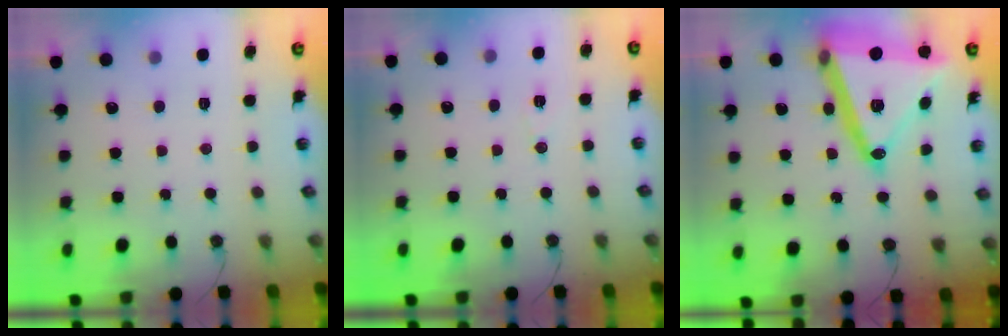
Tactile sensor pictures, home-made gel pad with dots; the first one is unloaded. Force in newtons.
{"total": 4.1, "press": 3.7, "slide": 1.7}
{"total": 29.4, "press": 29.1, "slide": 4.1}